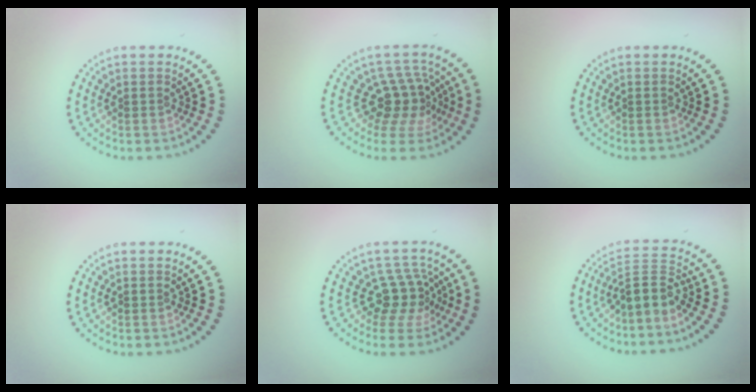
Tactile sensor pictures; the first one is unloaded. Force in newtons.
{"total": 4.1, "press": 3.1, "slide": 2.6}
{"total": 0.0}
{"total": 0.0}
{"total": 3.5, "press": 2.8, "slide": 2.2}
{"total": 3.2, "press": 2.4, "slide": 2.1}